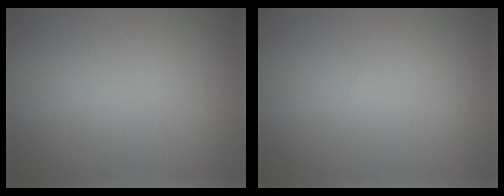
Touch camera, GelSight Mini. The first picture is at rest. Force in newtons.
{"total": 0.0}